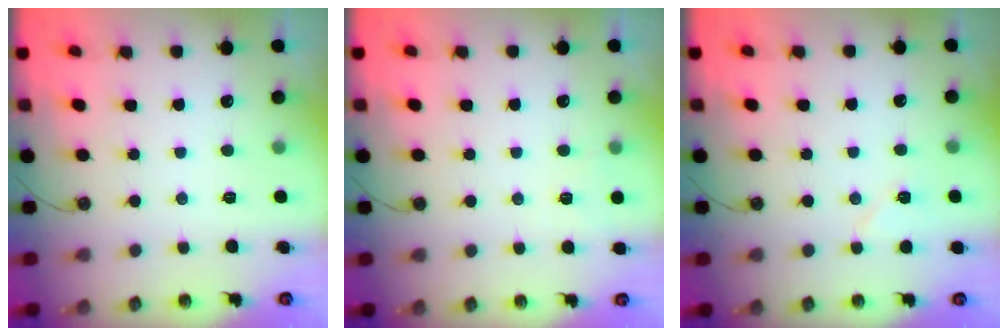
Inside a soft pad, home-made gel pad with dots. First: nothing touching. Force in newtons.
{"total": 3.2, "press": 2.7, "slide": 1.6}
{"total": 6.3, "press": 6.1, "slide": 1.6}